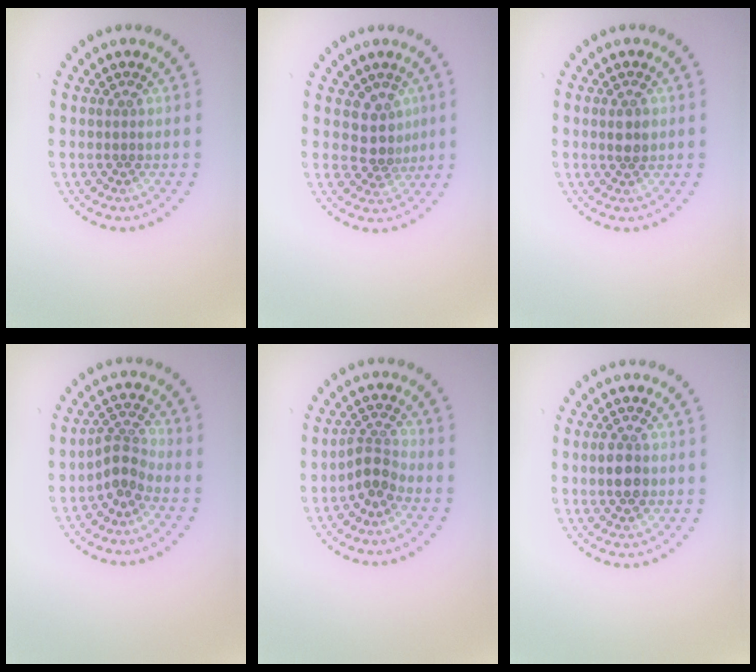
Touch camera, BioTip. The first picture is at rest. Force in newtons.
{"total": 2.8, "press": 2.1, "slide": 1.8}
{"total": 1.4, "press": 1.4, "slide": 0.4}
{"total": 2.6, "press": 1.8, "slide": 1.8}
{"total": 2.5, "press": 1.8, "slide": 1.7}
{"total": 2.8, "press": 2.8, "slide": 0.2}